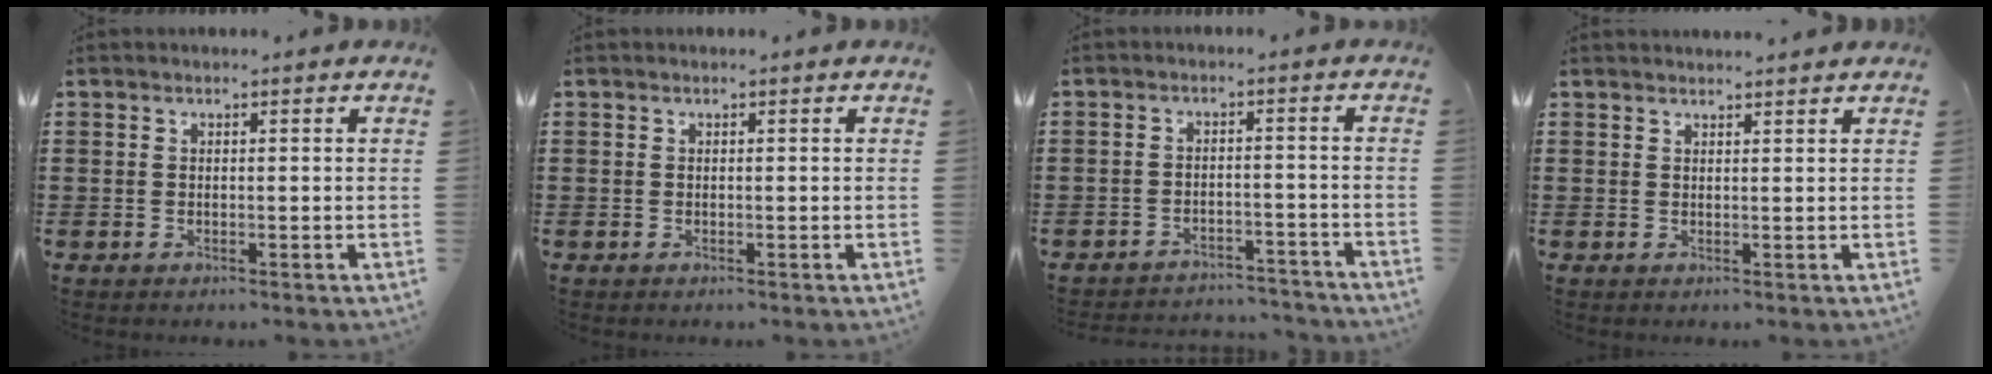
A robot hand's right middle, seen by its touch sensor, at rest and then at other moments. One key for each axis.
{"total": 0.0}
{"total": 3.3, "fx": -3.3, "fy": 0.2, "fz": -0.1, "tx": -0.006, "ty": -0.001, "tz": -0.070}
{"total": 1.5, "fx": 1.5, "fy": 0.0, "fz": 0.2, "tx": 0.000, "ty": -0.002, "tz": 0.026}